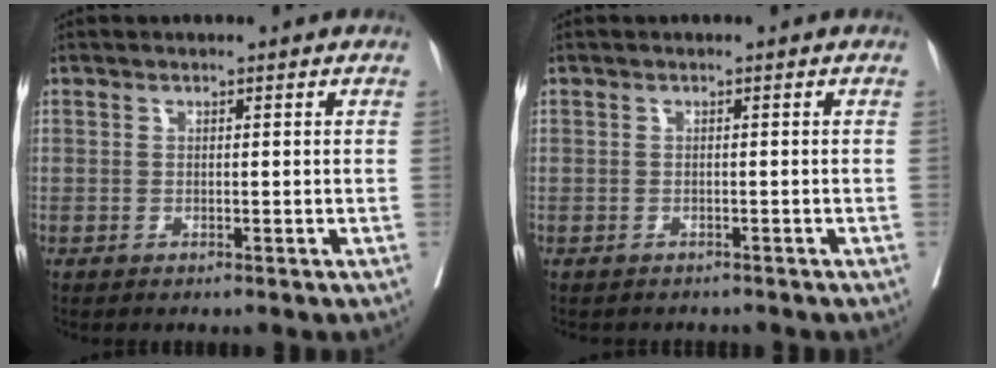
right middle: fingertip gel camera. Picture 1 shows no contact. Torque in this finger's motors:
{"motor_torque": [0.46, -0.45, 0.01, -0.02]}